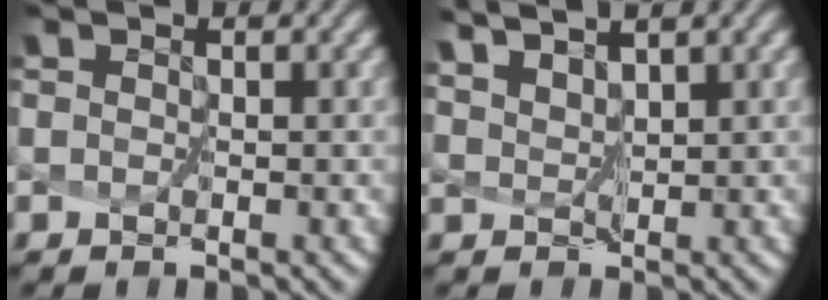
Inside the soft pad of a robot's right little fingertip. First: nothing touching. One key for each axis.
{"total": 3.3, "fx": 3.1, "fy": 0.5, "fz": 1.0, "tx": -0.027, "ty": 0.002, "tz": 0.053}